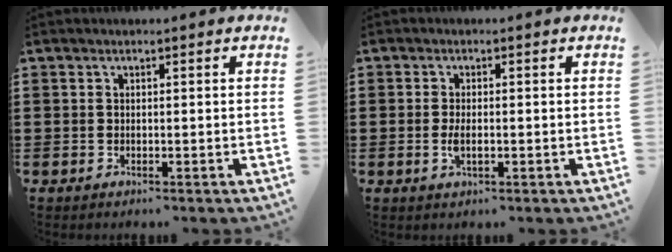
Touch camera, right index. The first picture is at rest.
{"total": 2.4, "force": [-0.4, 0.9, 2.2], "torque": [-0.049, -0.004, -0.010]}